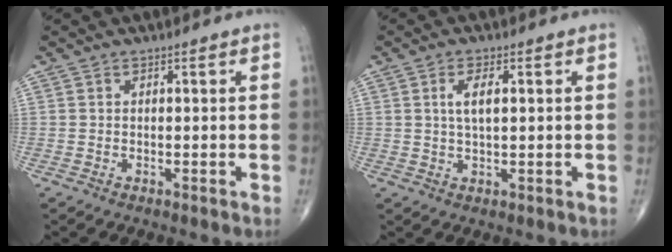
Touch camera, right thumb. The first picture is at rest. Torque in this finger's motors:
{"motor_torque": [-0.02, 0.04, 0.12, -0.02, 0.02]}